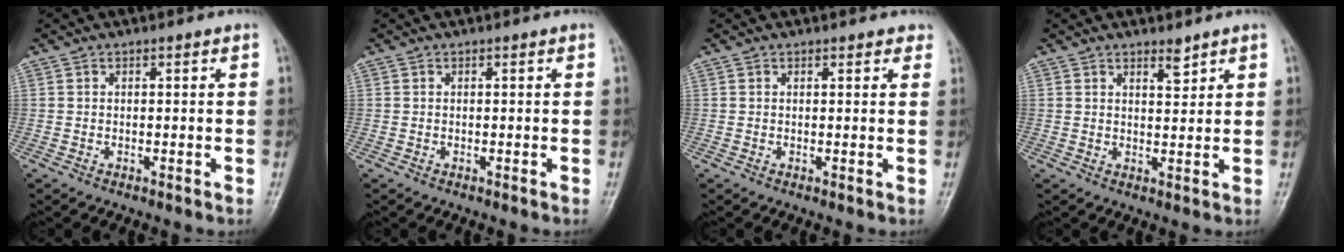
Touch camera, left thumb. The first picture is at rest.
{"total": 0.0}
{"total": 2.3, "force": [1.9, 1.0, 0.8], "torque": [0.009, -0.004, 0.014]}
{"total": 2.5, "force": [2.0, 0.8, 1.3], "torque": [-0.014, -0.018, 0.036]}